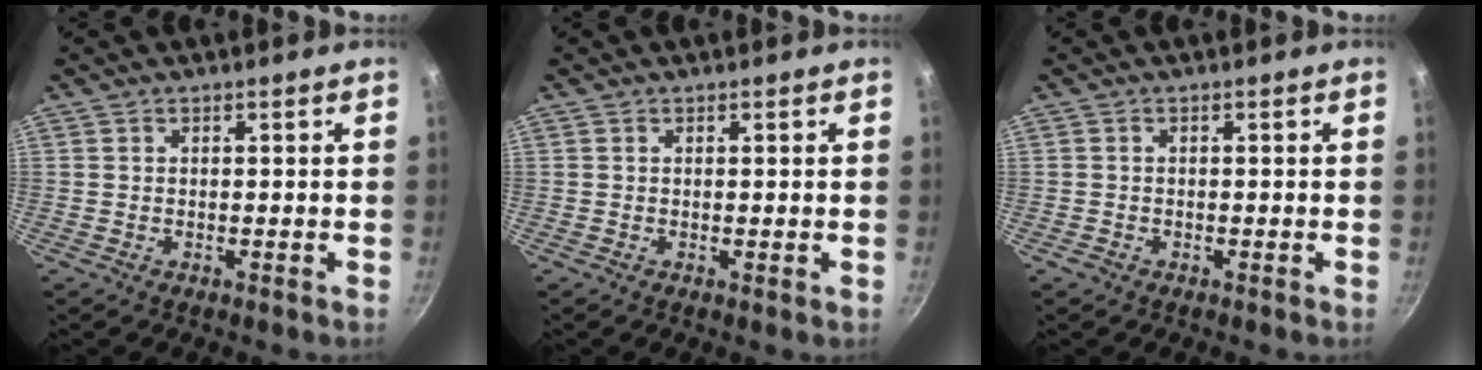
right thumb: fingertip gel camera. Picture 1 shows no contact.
{"total": 0.0}
{"total": 0.7, "force": [-0.5, 0.5, 0.1], "torque": [-0.004, 0.002, -0.008]}